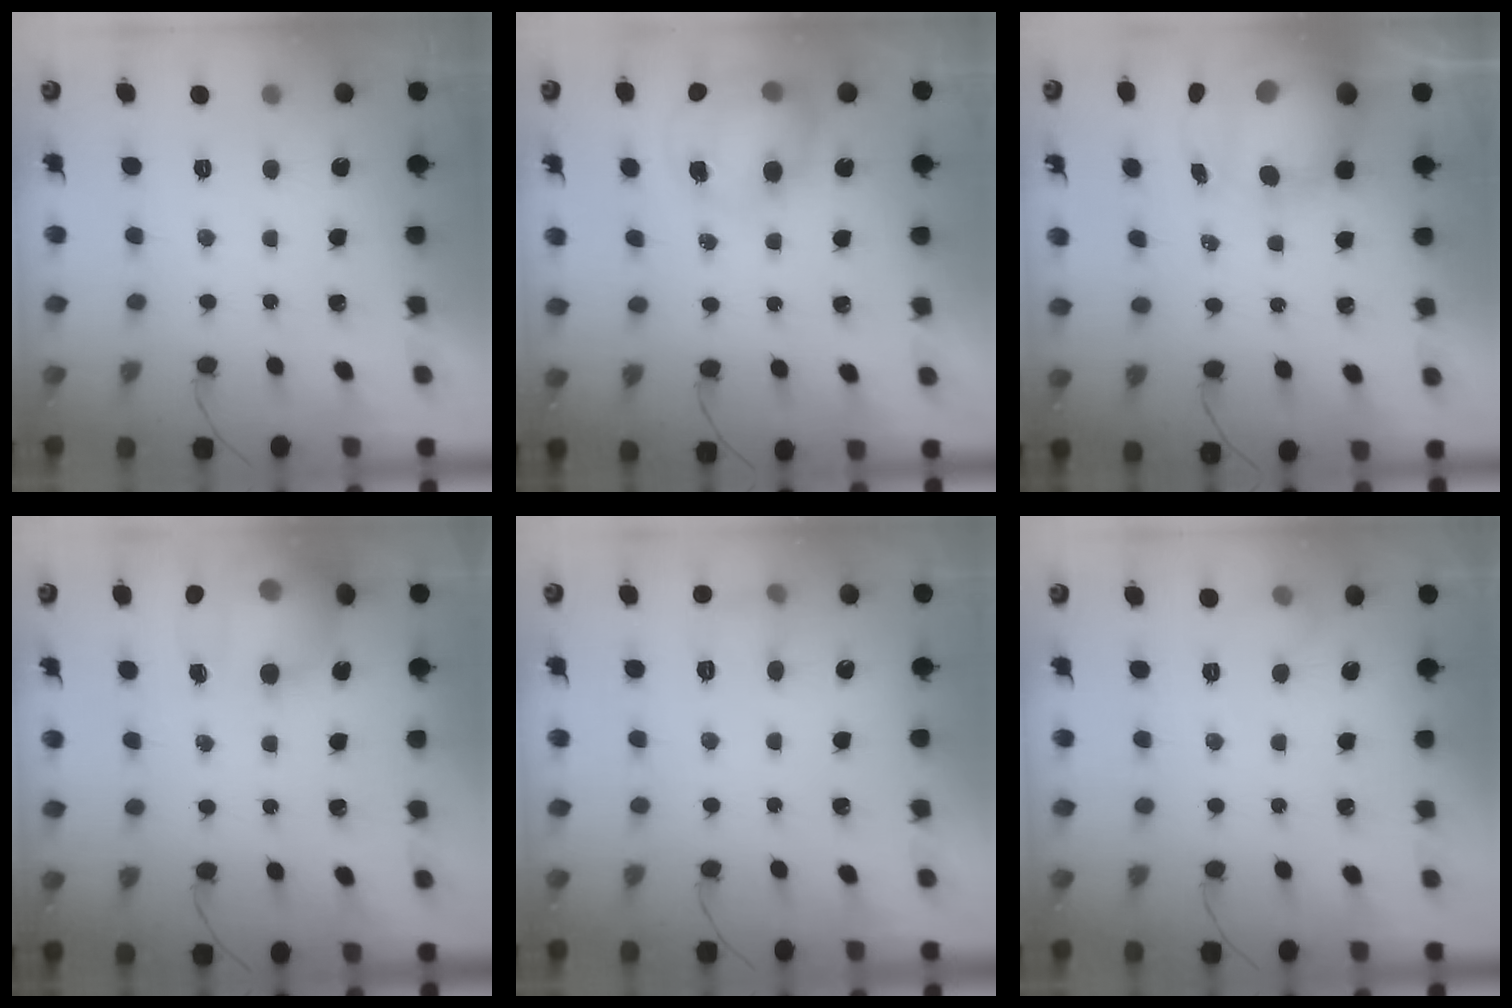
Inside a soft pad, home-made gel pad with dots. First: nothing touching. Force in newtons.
{"total": 10.1, "press": 9.7, "slide": 2.8}
{"total": 11.7, "press": 11.2, "slide": 3.3}
{"total": 17.4, "press": 17.3, "slide": 2.0}
{"total": 6.1, "press": 5.9, "slide": 1.3}
{"total": 5.4, "press": 5.1, "slide": 1.7}